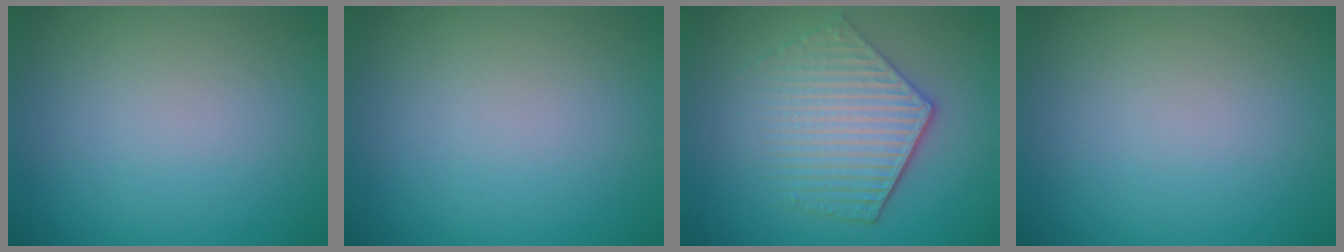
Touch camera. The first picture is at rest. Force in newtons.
{"total": 0.0}
{"total": 5.5, "press": 4.2, "slide": 3.6}
{"total": 0.0}